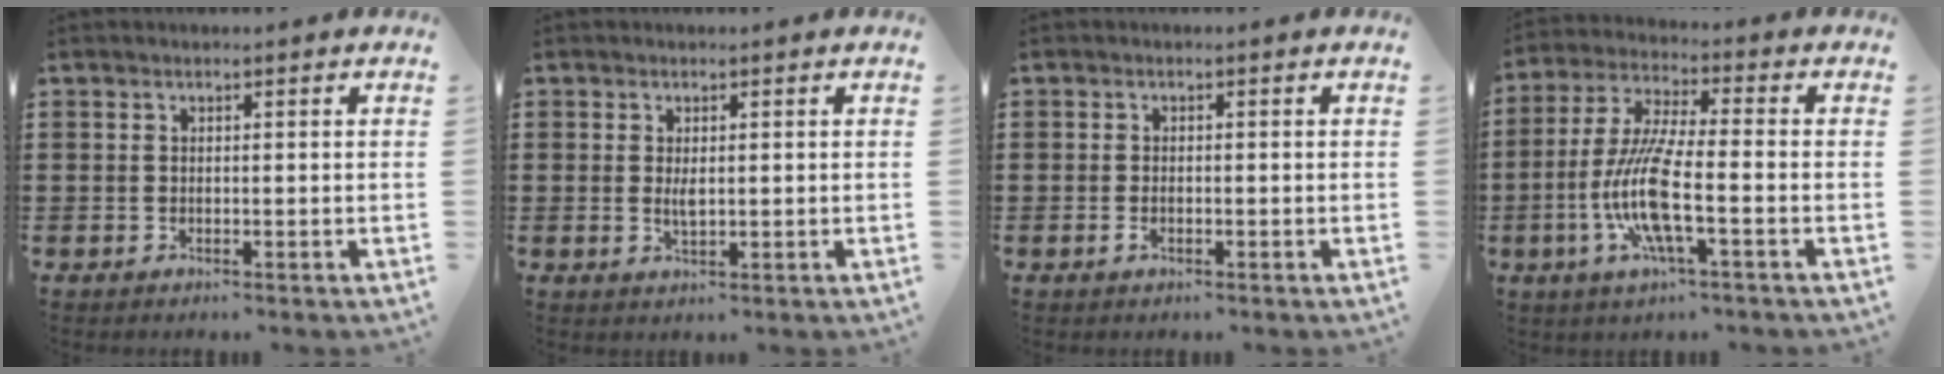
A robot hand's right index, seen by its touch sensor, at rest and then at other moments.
{"total": 2.1, "force": [0.2, 0.8, 2.0], "torque": [-0.039, 0.001, 0.004]}
{"total": 1.2, "force": [-0.5, 0.5, 0.9], "torque": [-0.026, -0.006, -0.011]}
{"total": 10.8, "force": [-3.5, 2.3, 10.0], "torque": [-0.226, -0.014, -0.073]}